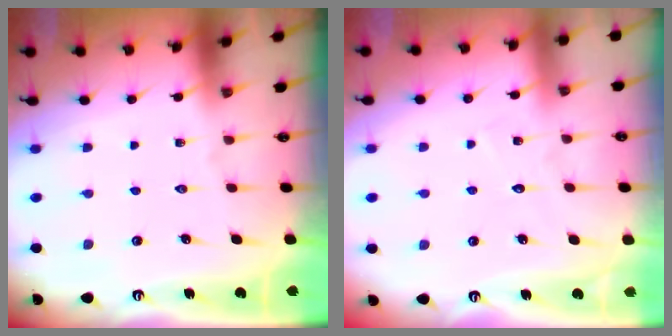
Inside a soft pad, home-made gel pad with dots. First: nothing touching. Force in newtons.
{"total": 3.5, "press": 3.5, "slide": 0.4}